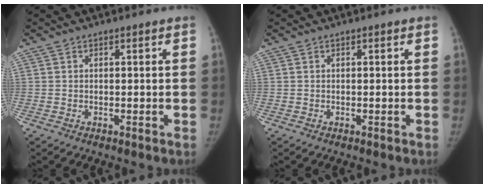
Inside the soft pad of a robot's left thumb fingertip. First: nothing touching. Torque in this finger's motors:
{"motor_torque": [0.35, 0.00, 0.05, 0.20, 0.08]}